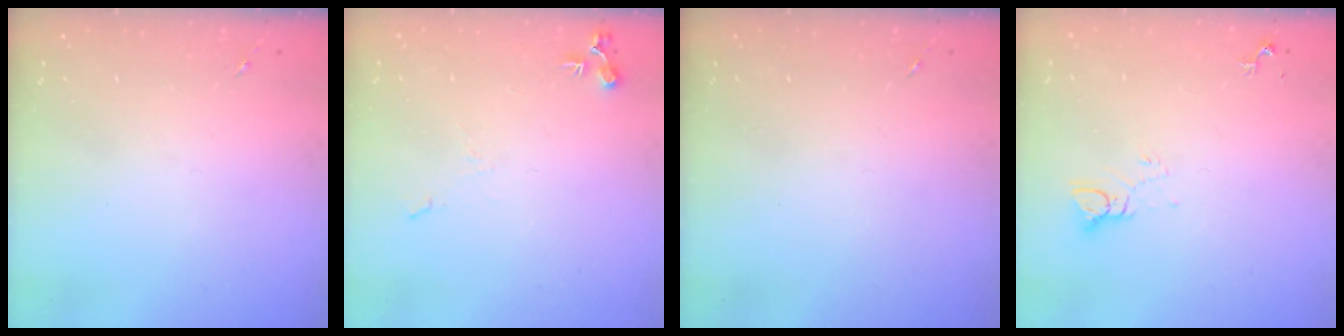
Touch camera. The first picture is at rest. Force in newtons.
{"total": 6.8, "press": 6.8, "slide": 0.9}
{"total": 0.0}
{"total": 3.9, "press": 3.9, "slide": 0.3}